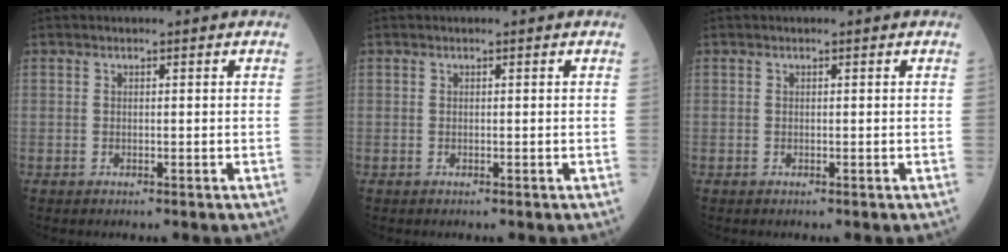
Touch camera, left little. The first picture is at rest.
{"total": 0.0}
{"total": 0.0}